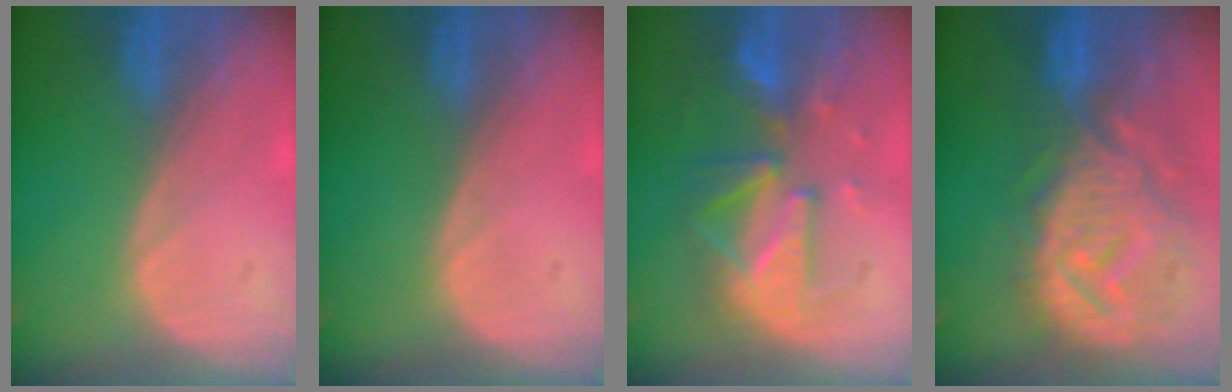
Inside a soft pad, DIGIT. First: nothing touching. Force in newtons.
{"total": 0.0}
{"total": 10.0, "press": 8.9, "slide": 4.6}
{"total": 12.8, "press": 11.3, "slide": 6.0}